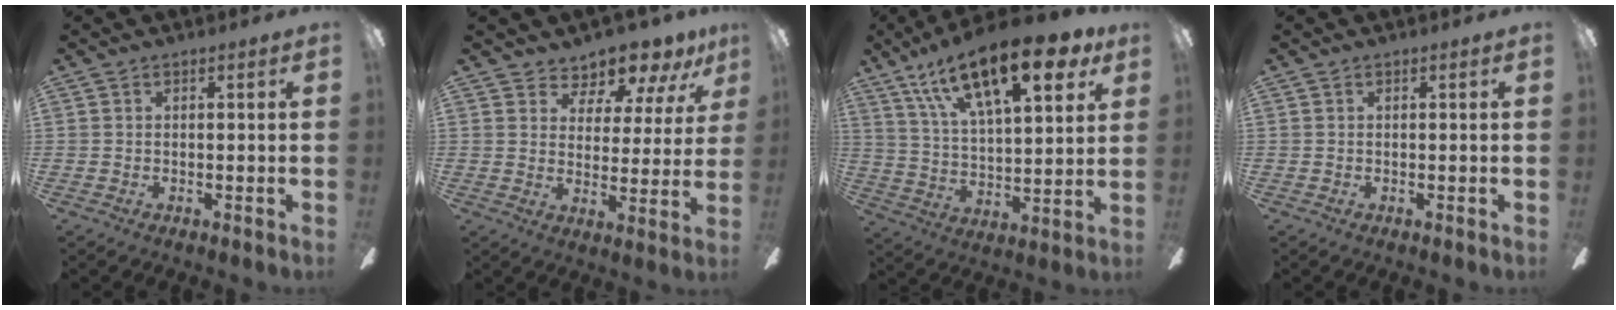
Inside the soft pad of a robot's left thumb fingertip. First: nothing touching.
{"total": 9.9, "force": [9.1, 3.0, 2.3], "torque": [-0.040, -0.081, 0.166]}
{"total": 23.1, "force": [14.0, 8.7, 16.2], "torque": [-0.264, -0.059, 0.231]}
{"total": 0.0}